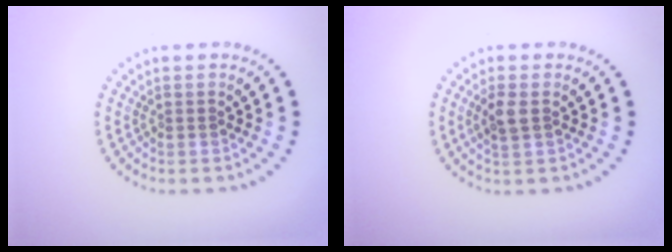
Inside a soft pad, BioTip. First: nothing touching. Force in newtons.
{"total": 1.9, "press": 1.8, "slide": 0.6}